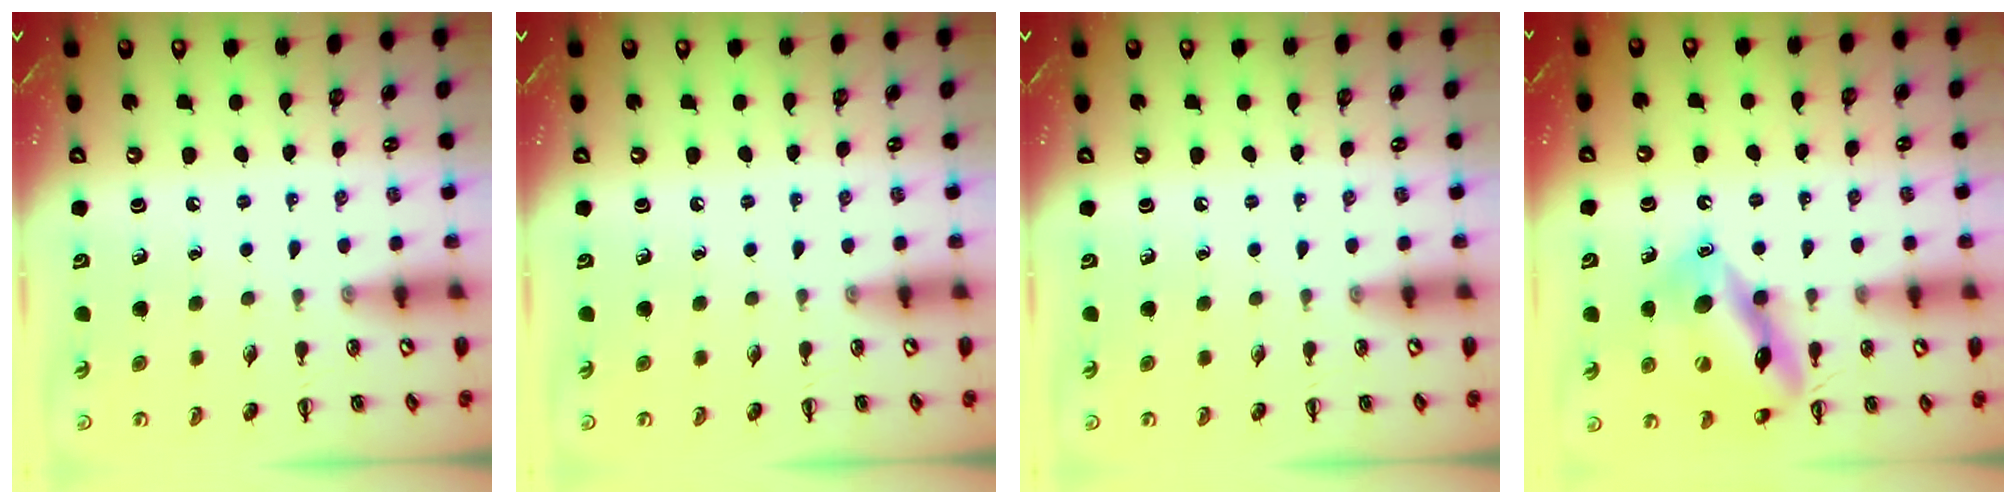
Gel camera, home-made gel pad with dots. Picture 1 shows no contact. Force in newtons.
{"total": 0.0}
{"total": 0.0}
{"total": 16.5, "press": 16.5, "slide": 1.5}